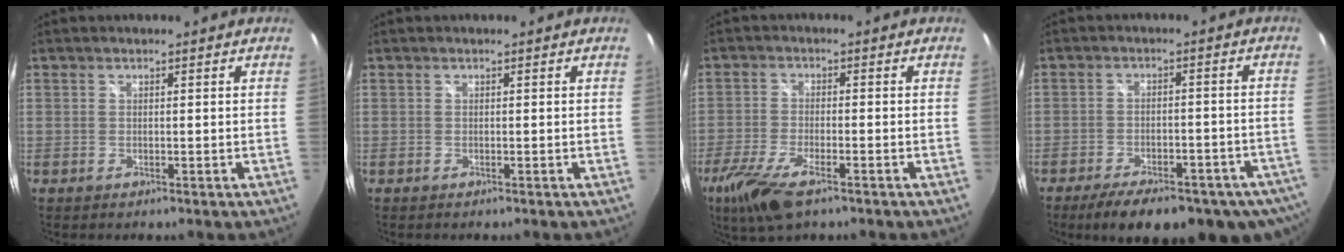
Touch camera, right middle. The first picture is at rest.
{"total": 0.0}
{"total": 9.9, "force": [-6.3, 2.9, 7.0], "torque": [-0.167, -0.033, -0.121]}
{"total": 18.2, "force": [-13.1, 6.7, 10.7], "torque": [-0.187, -0.035, -0.167]}